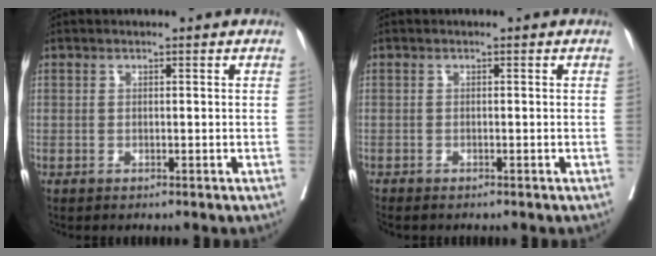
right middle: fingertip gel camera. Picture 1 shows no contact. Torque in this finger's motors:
{"motor_torque": [0.40, -0.47, 0.02, 0.02]}